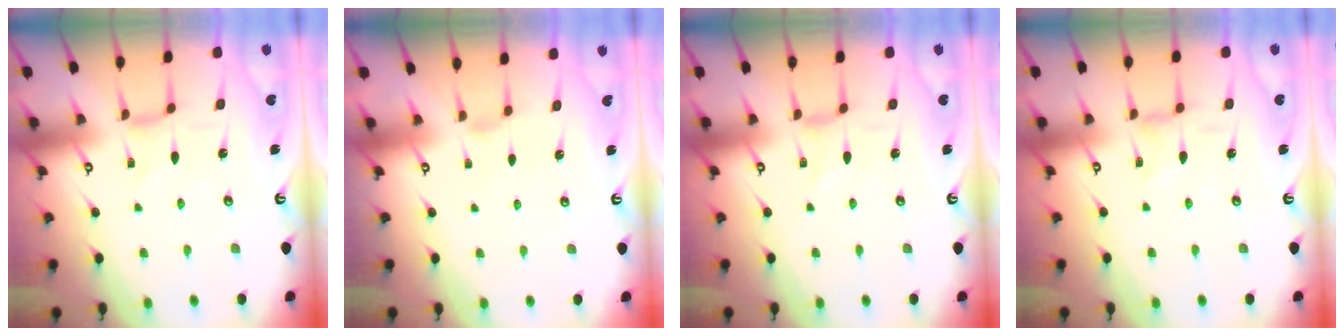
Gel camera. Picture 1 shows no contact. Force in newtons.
{"total": 1.8, "press": 1.8, "slide": 0.4}
{"total": 0.0}
{"total": 0.7, "press": 0.7, "slide": 0.3}